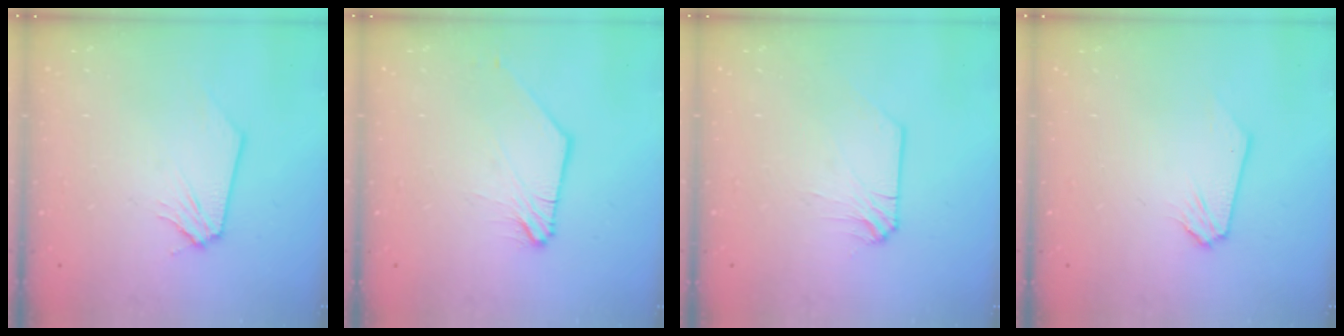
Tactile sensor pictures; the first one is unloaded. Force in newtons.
{"total": 1.6, "press": 1.6, "slide": 0.1}
{"total": 0.0}
{"total": 0.0}